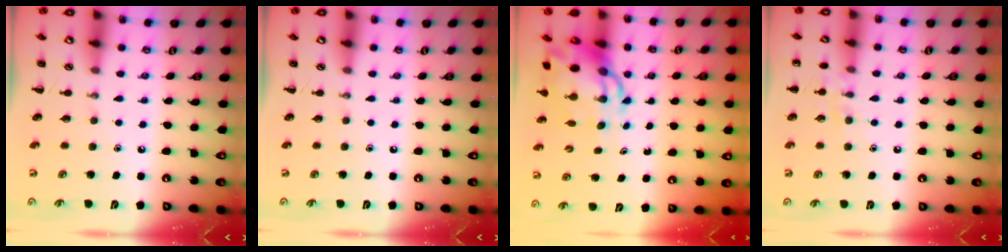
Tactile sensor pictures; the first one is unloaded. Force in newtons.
{"total": 0.0}
{"total": 10.3, "press": 10.0, "slide": 2.5}
{"total": 7.0, "press": 6.8, "slide": 1.6}